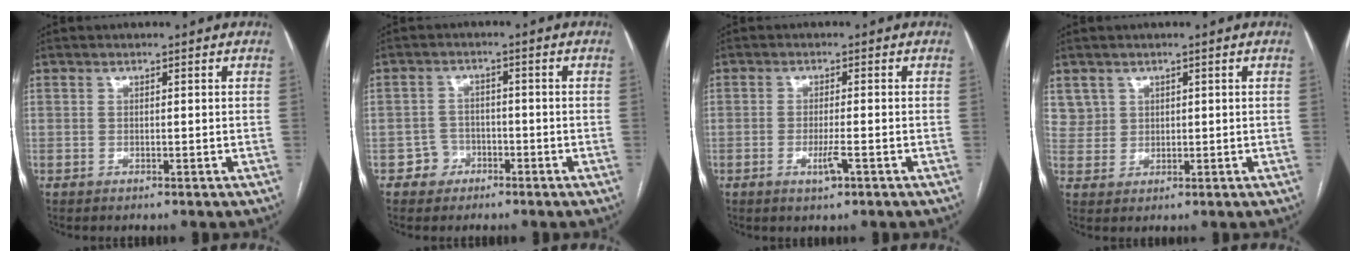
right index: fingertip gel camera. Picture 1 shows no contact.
{"total": 3.2, "force": [-1.7, 2.7, 0.0], "torque": [0.007, 0.015, -0.031]}
{"total": 3.0, "force": [-1.3, 0.3, 2.7], "torque": [-0.053, -0.004, -0.022]}
{"total": 3.3, "force": [1.8, 2.8, -0.2], "torque": [0.016, 0.007, 0.033]}